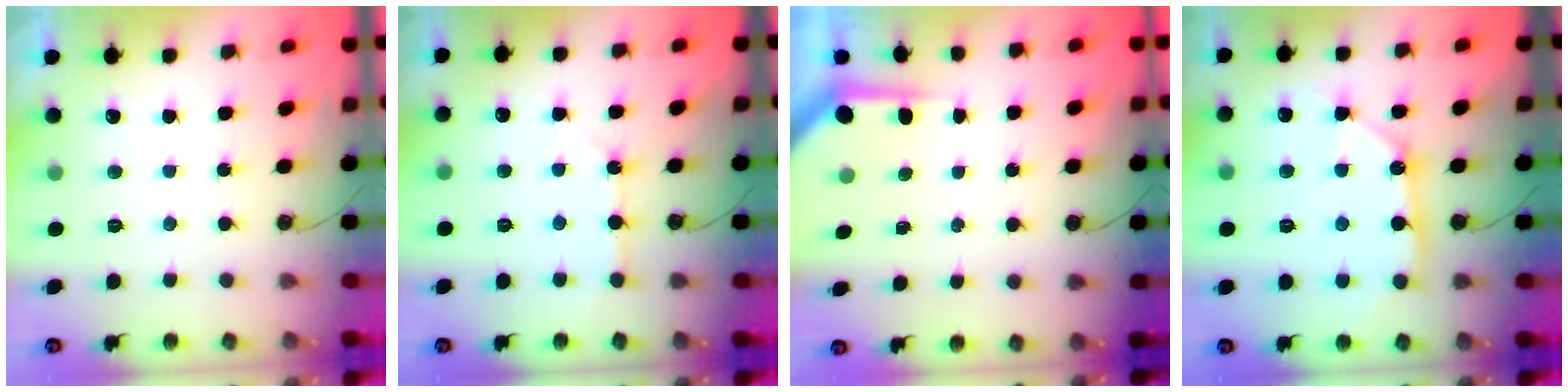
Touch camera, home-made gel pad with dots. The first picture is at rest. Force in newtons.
{"total": 3.5, "press": 3.4, "slide": 0.6}
{"total": 3.9, "press": 3.8, "slide": 0.3}
{"total": 11.3, "press": 11.2, "slide": 1.0}